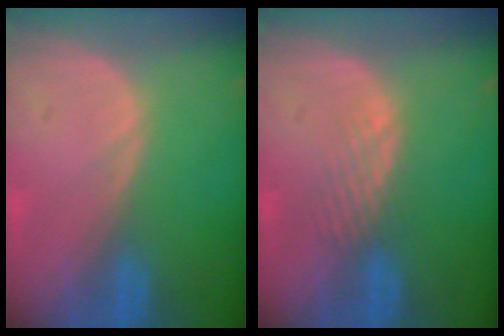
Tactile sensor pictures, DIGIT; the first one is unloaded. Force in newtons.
{"total": 2.2, "press": 2.2, "slide": 0.2}